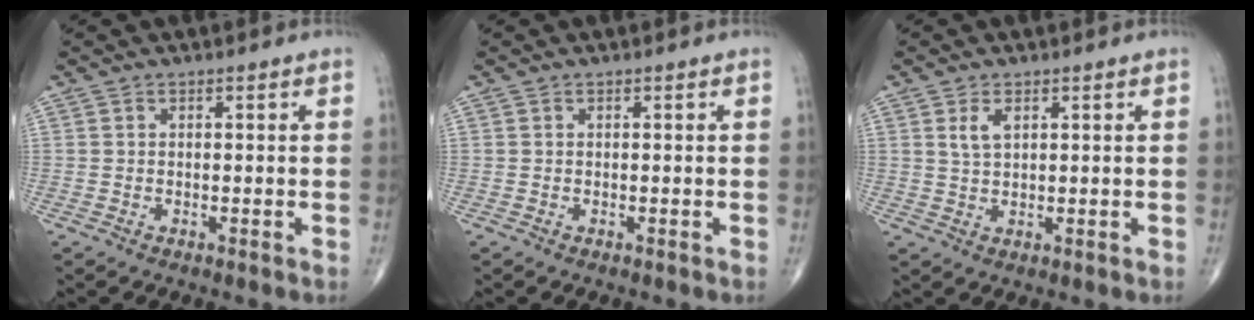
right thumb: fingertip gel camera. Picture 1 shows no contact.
{"total": 0.0}
{"total": 2.9, "force": [1.3, 1.5, 2.2], "torque": [-0.043, -0.002, 0.028]}